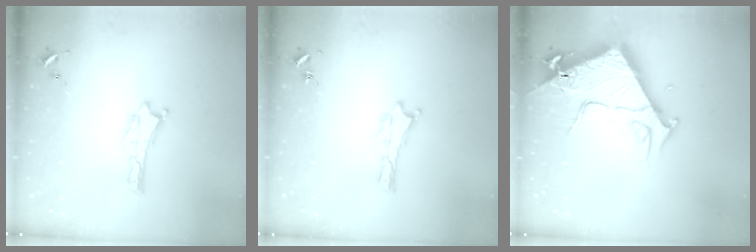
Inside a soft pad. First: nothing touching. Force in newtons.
{"total": 0.0}
{"total": 9.2, "press": 9.2, "slide": 0.9}